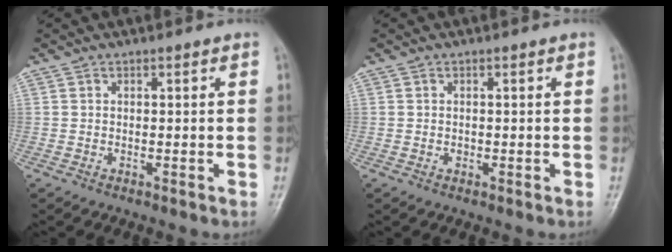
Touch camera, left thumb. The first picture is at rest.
{"total": 0.6, "force": [-0.1, 0.5, 0.3], "torque": [-0.003, 0.000, -0.001]}